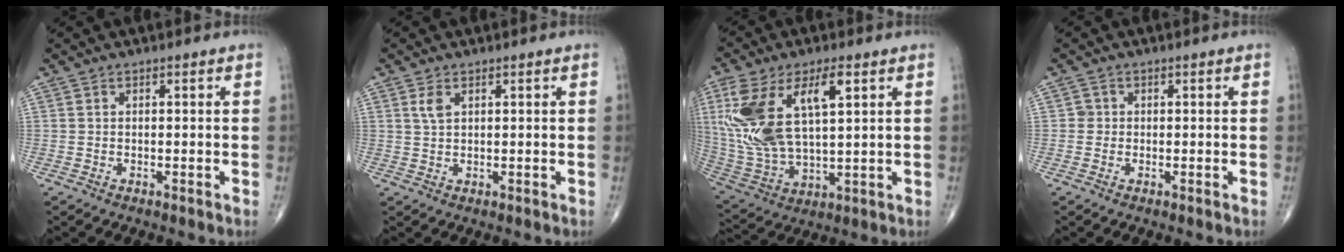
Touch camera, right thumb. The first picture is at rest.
{"total": 2.2, "force": [1.0, 1.1, 1.6], "torque": [-0.034, 0.002, 0.024]}
{"total": 19.3, "force": [5.7, 8.5, 16.3], "torque": [-0.338, -0.008, 0.113]}
{"total": 1.2, "force": [-0.1, 1.2, 0.1], "torque": [0.009, 0.006, -0.005]}